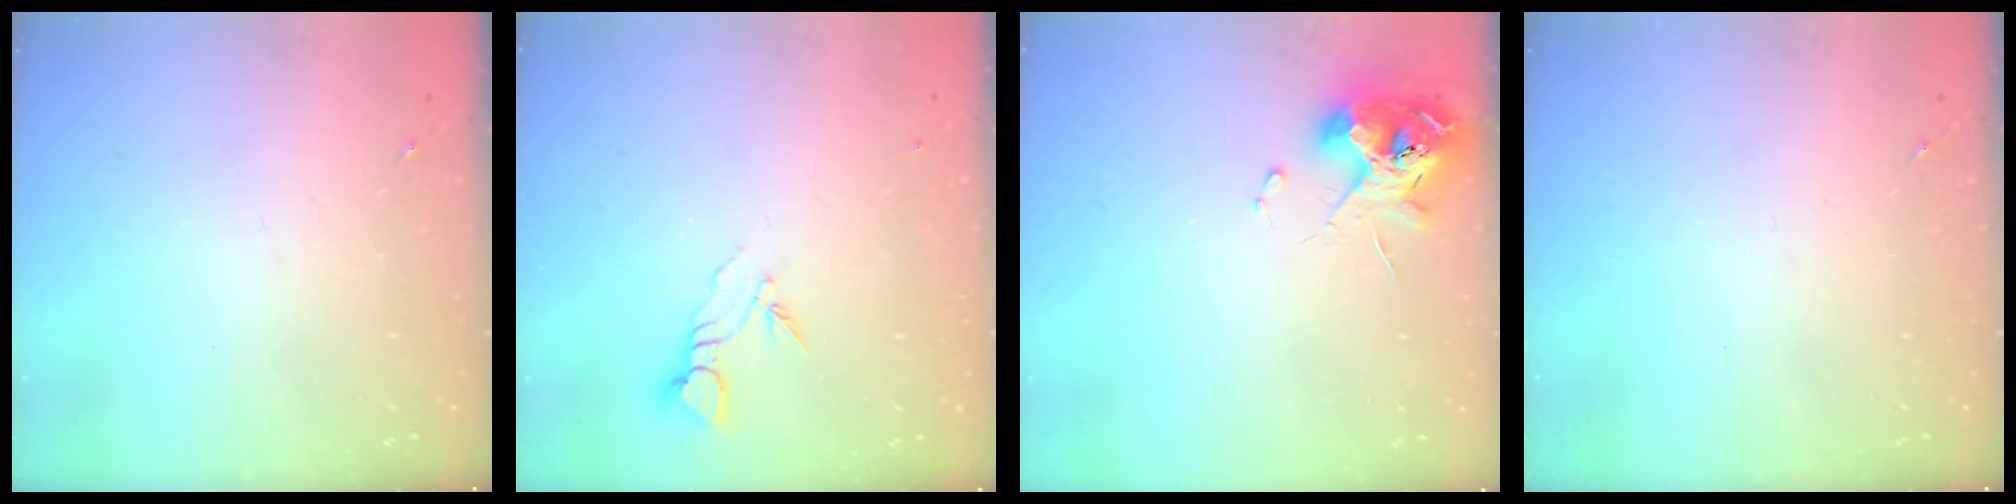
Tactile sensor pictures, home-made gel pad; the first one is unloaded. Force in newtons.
{"total": 3.8, "press": 3.8, "slide": 0.2}
{"total": 10.9, "press": 10.8, "slide": 1.8}
{"total": 0.0}